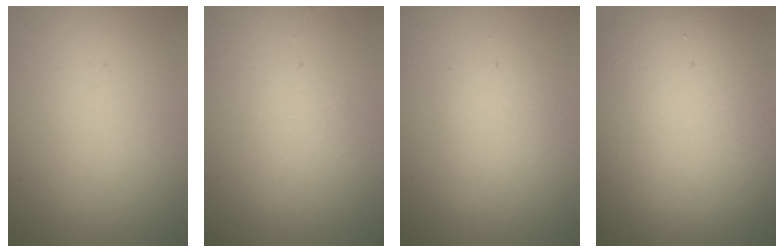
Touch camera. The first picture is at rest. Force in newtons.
{"total": 0.8, "press": 0.8, "slide": 0.0}
{"total": 1.7, "press": 1.7, "slide": 0.2}
{"total": 15.2, "press": 15.1, "slide": 1.1}